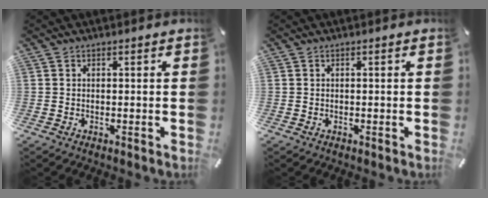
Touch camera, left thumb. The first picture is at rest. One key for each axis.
{"total": 0.0}